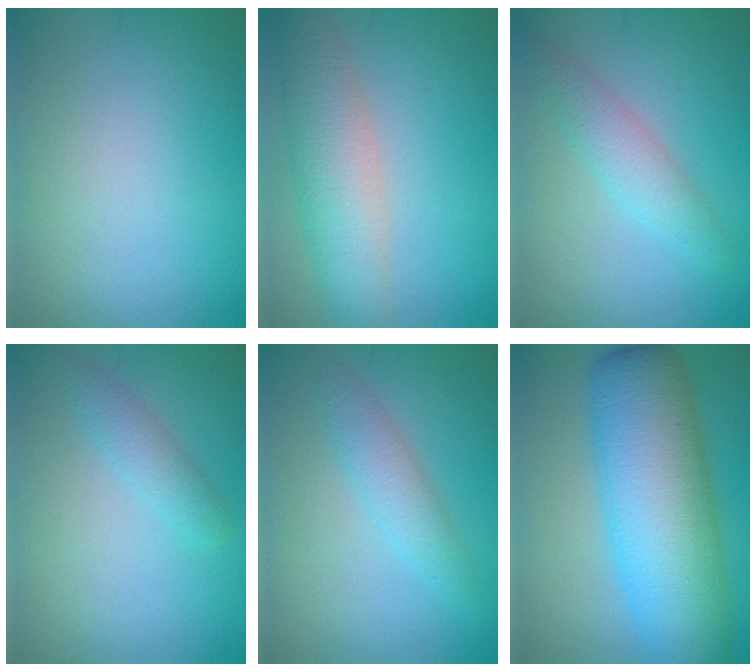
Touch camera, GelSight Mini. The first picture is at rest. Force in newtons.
{"total": 6.0, "press": 6.0, "slide": 0.1}
{"total": 2.9, "press": 2.9, "slide": 0.1}
{"total": 1.9, "press": 1.9, "slide": 0.1}
{"total": 2.7, "press": 2.7, "slide": 0.1}
{"total": 11.8, "press": 11.8, "slide": 0.0}